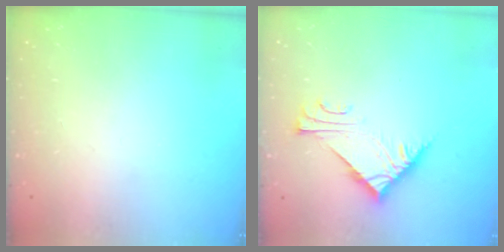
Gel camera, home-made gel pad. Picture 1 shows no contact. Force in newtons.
{"total": 7.0, "press": 7.0, "slide": 0.2}